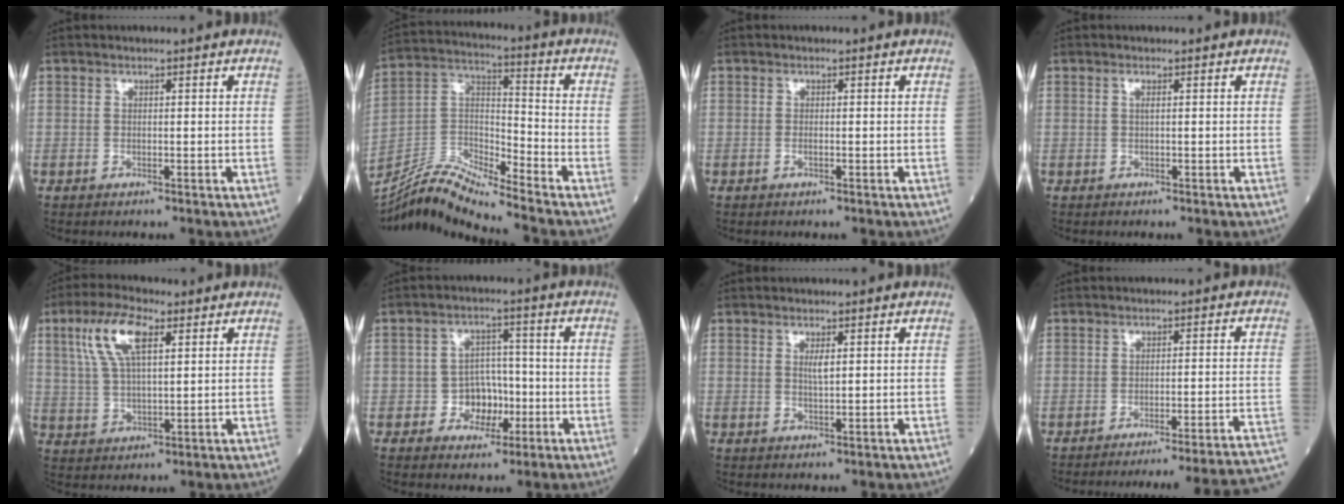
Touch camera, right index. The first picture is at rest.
{"total": 11.6, "force": [-11.1, -1.1, 3.2], "torque": [-0.063, 0.024, -0.212]}
{"total": 0.7, "force": [-0.2, 0.2, 0.7], "torque": [-0.016, -0.001, -0.003]}
{"total": 0.8, "force": [0.2, 0.0, 0.7], "torque": [-0.019, 0.001, 0.003]}
{"total": 9.4, "force": [4.1, 3.0, 7.9], "torque": [-0.171, 0.017, 0.081]}
{"total": 5.6, "force": [-1.7, 4.6, 2.7], "torque": [-0.035, 0.017, -0.025]}
{"total": 1.7, "force": [0.5, 0.2, 1.6], "torque": [-0.031, -0.003, 0.009]}
{"total": 21.0, "force": [-19.8, -1.9, 6.8], "torque": [-0.027, -0.017, -0.242]}